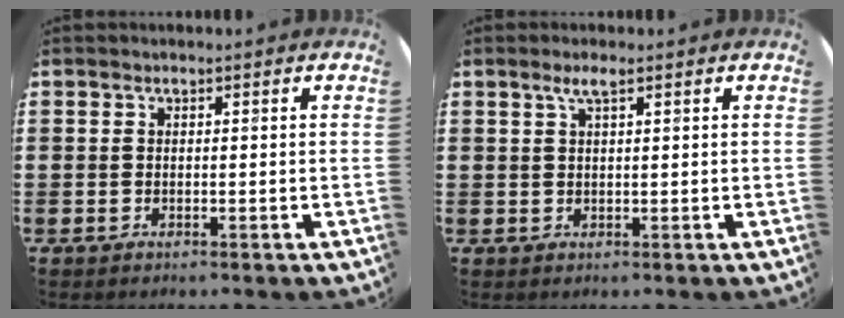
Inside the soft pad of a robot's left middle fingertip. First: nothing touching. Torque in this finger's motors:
{"motor_torque": [0.37, -0.10, 0.05, 0.04]}